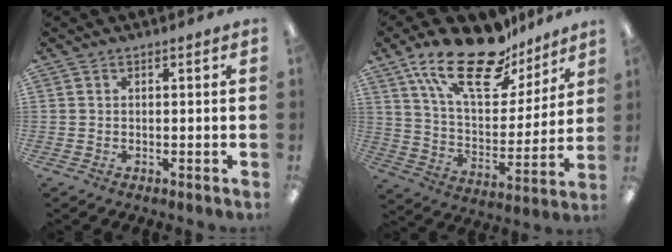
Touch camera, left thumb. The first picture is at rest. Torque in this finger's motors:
{"motor_torque": [0.48, 0.34, 1.02, -1.76, 0.30]}